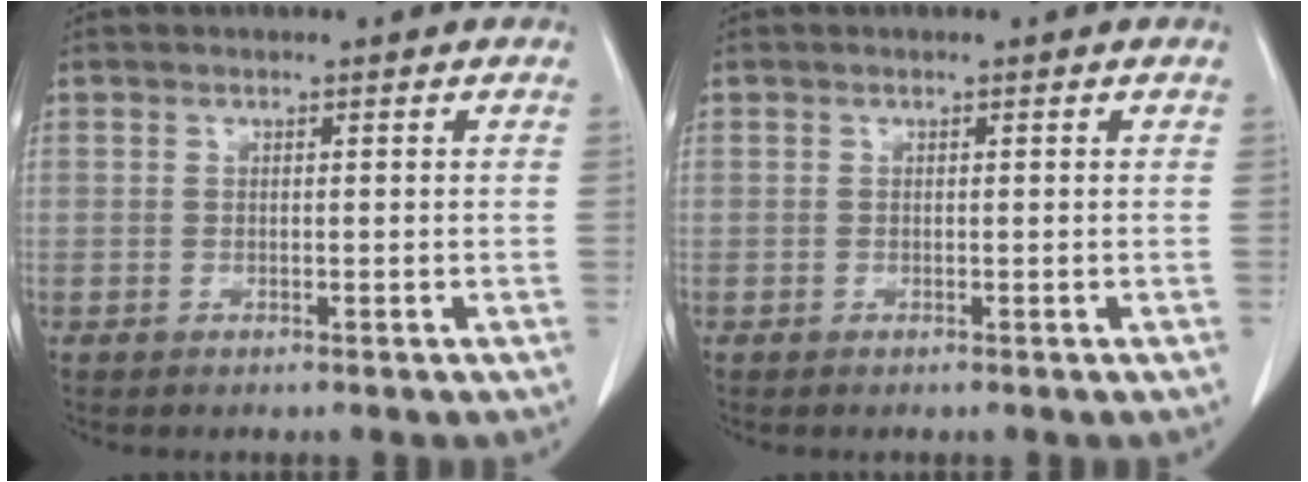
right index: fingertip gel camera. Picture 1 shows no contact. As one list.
[{"total": 0.0}]